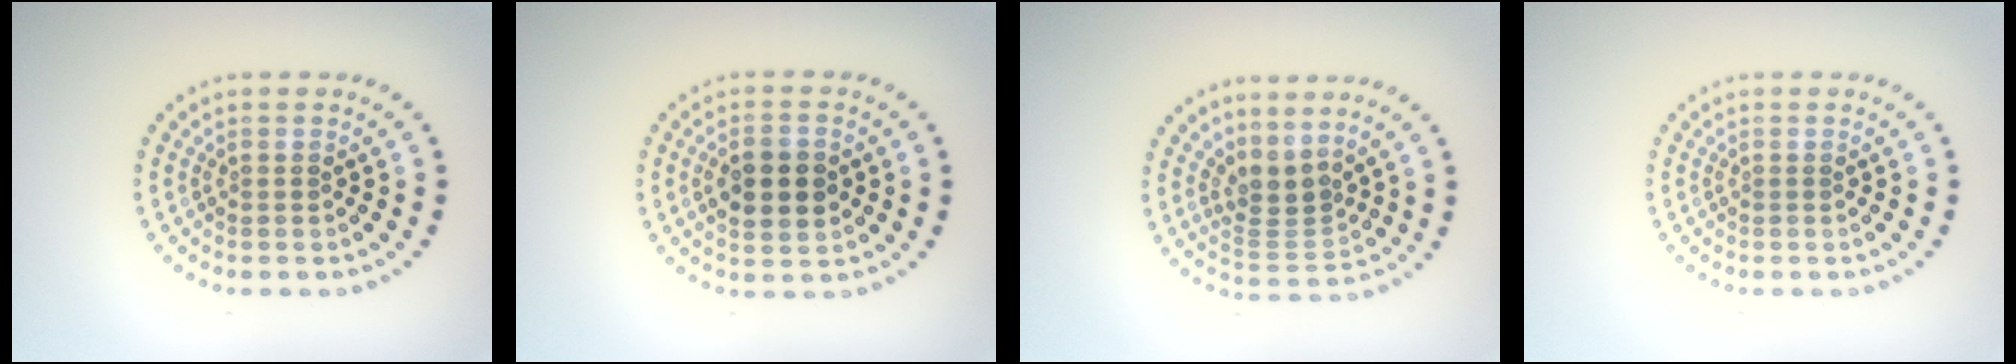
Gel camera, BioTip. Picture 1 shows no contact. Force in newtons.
{"total": 4.5, "press": 4.4, "slide": 0.2}
{"total": 2.8, "press": 1.9, "slide": 2.1}
{"total": 0.0}